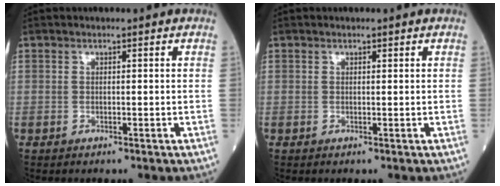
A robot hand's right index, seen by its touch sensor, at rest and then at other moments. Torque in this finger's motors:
{"motor_torque": [-0.12, 0.12, -0.01, 0.00]}